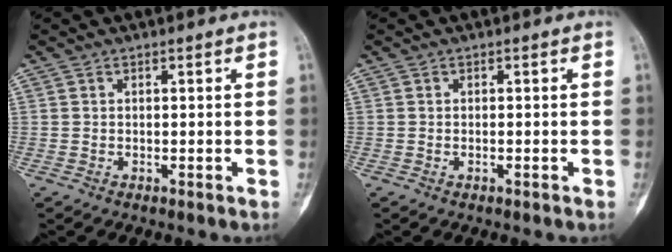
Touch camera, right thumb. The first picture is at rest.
{"total": 0.5, "force": [-0.2, 0.1, 0.4], "torque": [-0.008, 0.006, -0.002]}